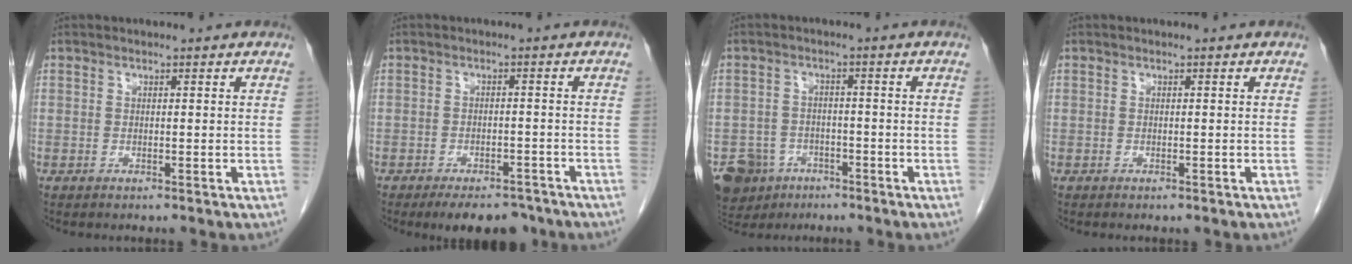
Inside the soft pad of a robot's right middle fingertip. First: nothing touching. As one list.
[{"total": 7.8, "force": [-6.2, 3.3, 3.3], "torque": [-0.036, 0.002, -0.086]}, {"total": 7.1, "force": [-4.6, 5.2, 1.4], "torque": [-0.033, 0.003, -0.074]}, {"total": 0.6, "force": [-0.5, 0.2, 0.3], "torque": [-0.006, -0.001, -0.006]}]